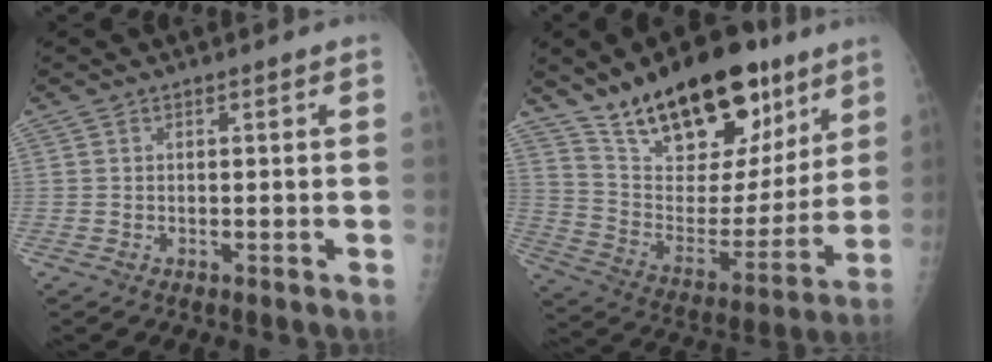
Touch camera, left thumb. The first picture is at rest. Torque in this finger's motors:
{"motor_torque": [0.82, 0.70, 1.37, -1.40, 0.13]}